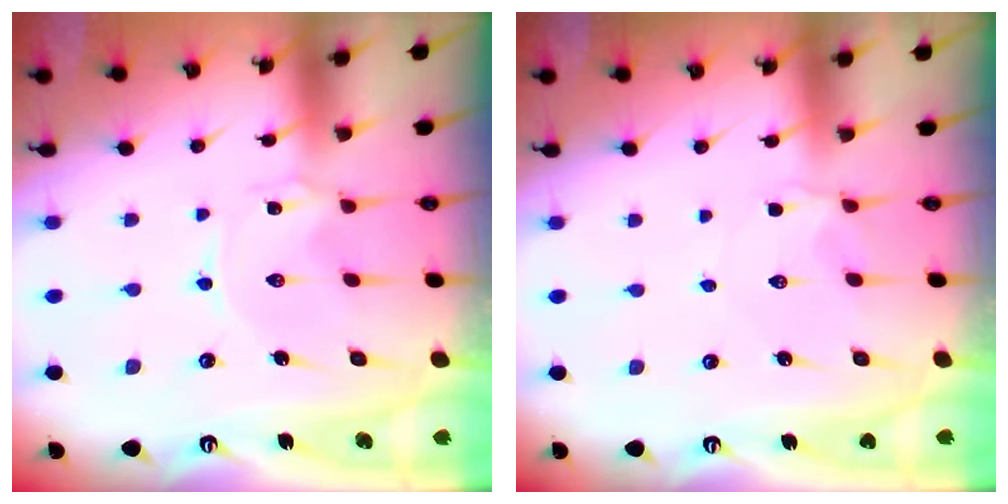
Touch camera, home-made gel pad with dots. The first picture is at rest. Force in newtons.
{"total": 1.9, "press": 1.8, "slide": 0.7}